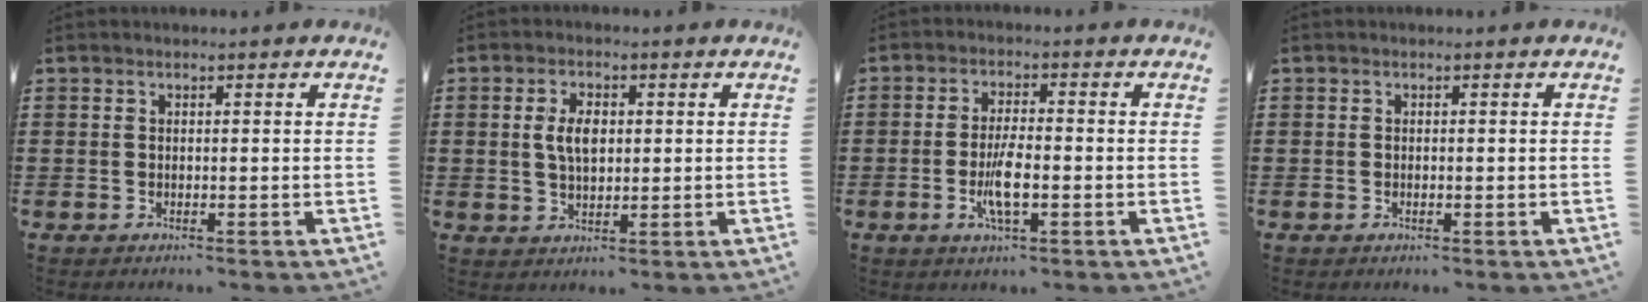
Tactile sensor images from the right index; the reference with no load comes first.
{"total": 4.6, "force": [0.6, 2.4, 3.9], "torque": [-0.080, 0.003, 0.005]}
{"total": 5.7, "force": [-1.6, 1.3, 5.3], "torque": [-0.117, -0.011, -0.035]}
{"total": 0.5, "force": [-0.2, 0.0, 0.5], "torque": [-0.012, -0.005, -0.003]}